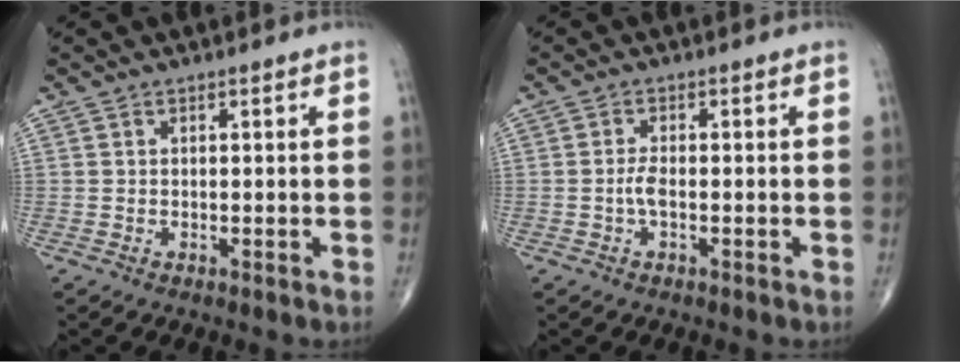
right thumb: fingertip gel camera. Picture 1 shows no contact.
{"total": 2.1, "force": [-0.6, 0.7, 1.9], "torque": [-0.042, 0.002, -0.013]}